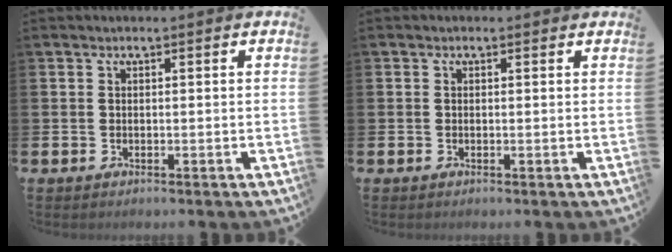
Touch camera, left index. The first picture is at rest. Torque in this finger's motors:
{"motor_torque": [0.97, -1.17, 0.03, 0.02]}